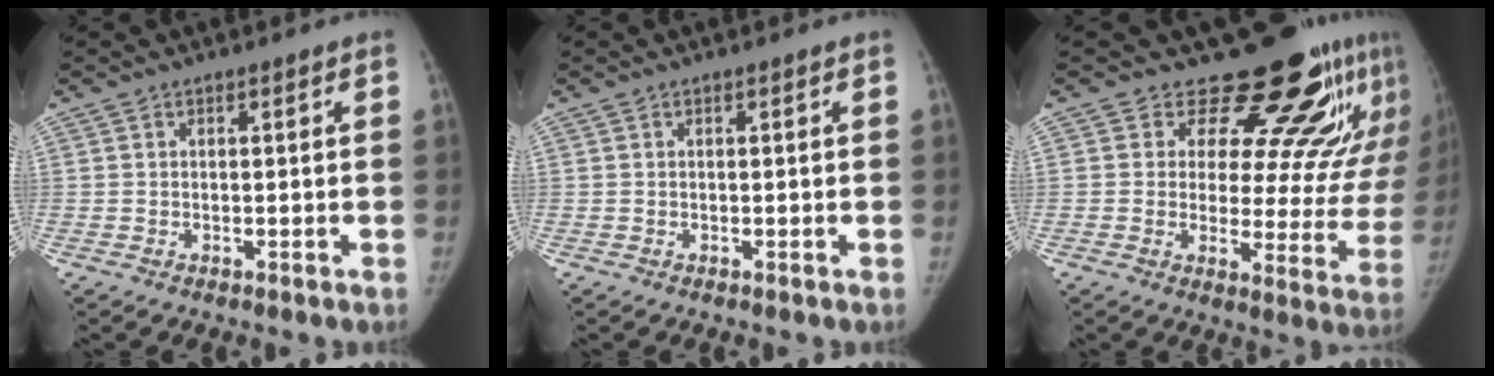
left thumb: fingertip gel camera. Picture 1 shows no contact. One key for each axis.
{"total": 0.0}
{"total": 19.9, "fx": 15.2, "fy": 8.8, "fz": 9.4, "tx": -0.070, "ty": -0.100, "tz": 0.185}